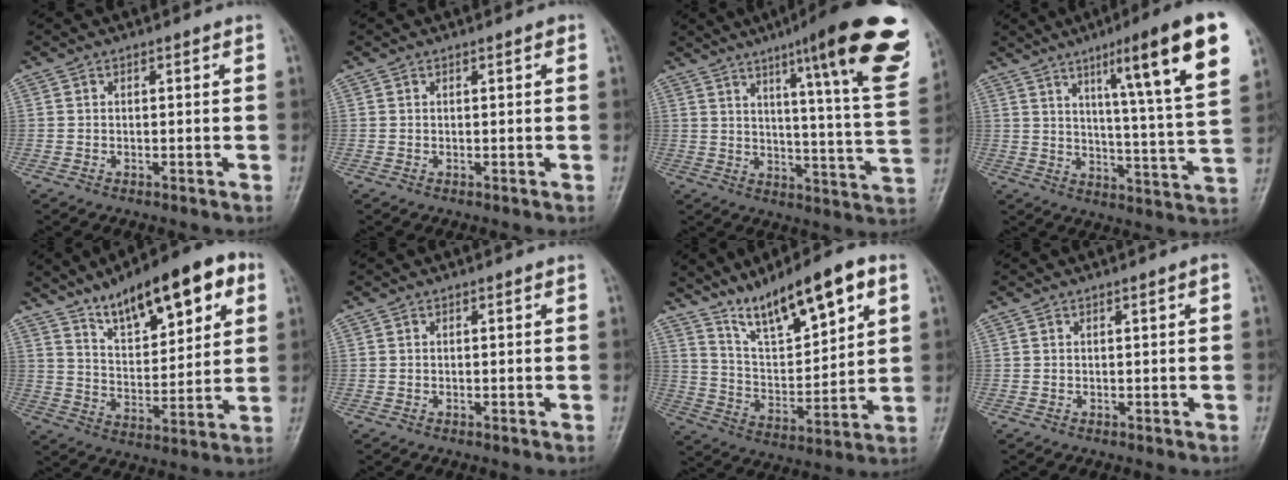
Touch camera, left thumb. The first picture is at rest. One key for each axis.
{"total": 0.6, "fx": 0.2, "fy": 0.1, "fz": 0.5, "tx": -0.007, "ty": 0.001, "tz": 0.002}
{"total": 24.0, "fx": 13.3, "fy": 3.1, "fz": 19.7, "tx": -0.247, "ty": -0.050, "tz": 0.175}
{"total": 20.1, "fx": 10.0, "fy": 1.9, "fz": 17.4, "tx": -0.232, "ty": -0.032, "tz": 0.143}
{"total": 18.2, "fx": 9.9, "fy": 7.0, "fz": 13.5, "tx": -0.163, "ty": -0.027, "tz": 0.160}
{"total": 0.0}
{"total": 16.0, "fx": 9.9, "fy": 4.7, "fz": 11.7, "tx": -0.170, "ty": -0.043, "tz": 0.183}
{"total": 0.9, "fx": 0.2, "fy": 0.0, "fz": 0.9, "tx": -0.016, "ty": 0.001, "tz": 0.003}